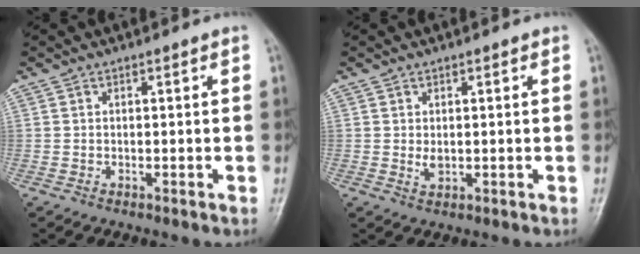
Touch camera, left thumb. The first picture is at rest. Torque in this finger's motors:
{"motor_torque": [-0.01, 0.06, 0.37, -0.11, 0.00]}